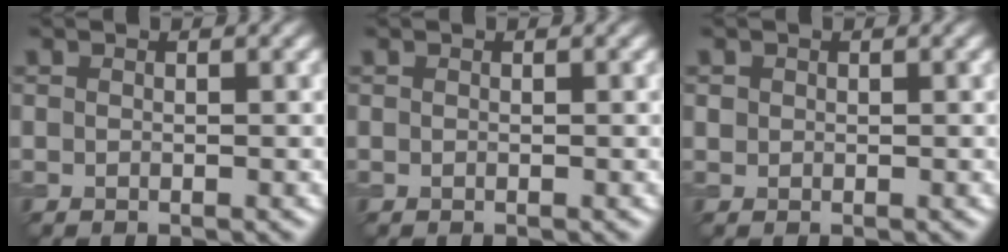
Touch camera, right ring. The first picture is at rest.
{"total": 0.0}
{"total": 0.6, "force": [0.2, 0.6, 0.0], "torque": [0.004, -0.002, 0.004]}